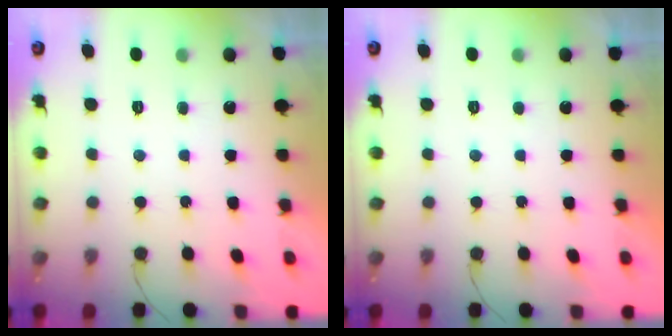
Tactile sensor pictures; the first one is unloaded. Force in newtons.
{"total": 0.0}